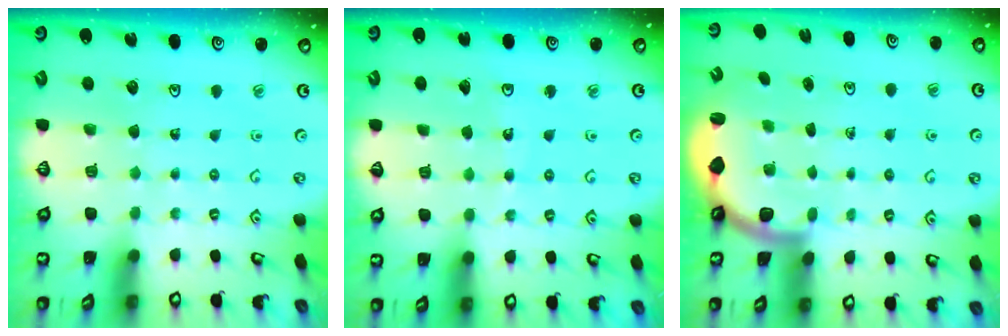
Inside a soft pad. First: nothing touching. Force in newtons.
{"total": 4.9, "press": 4.9, "slide": 0.6}
{"total": 2.0, "press": 1.9, "slide": 0.5}